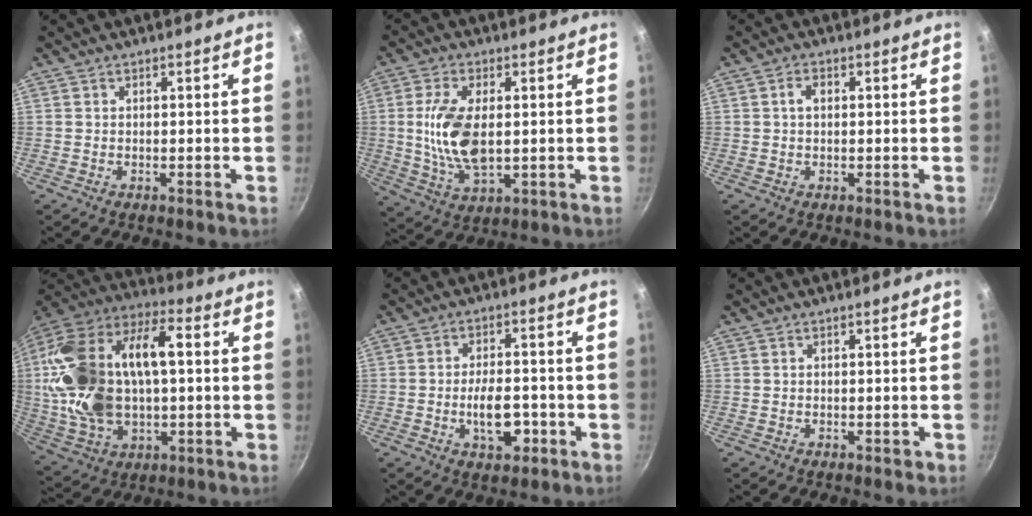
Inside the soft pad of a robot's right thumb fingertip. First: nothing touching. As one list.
[{"total": 12.4, "force": [0.7, 6.2, 10.7], "torque": [-0.214, -0.012, 0.021]}, {"total": 2.1, "force": [0.3, 1.3, 1.6], "torque": [-0.029, 0.008, 0.004]}, {"total": 28.3, "force": [2.3, 15.4, 23.6], "torque": [-0.485, 0.017, 0.039]}, {"total": 7.4, "force": [-2.2, 3.8, 5.9], "torque": [-0.083, 0.015, -0.032]}, {"total": 0.5, "force": [-0.2, 0.3, 0.4], "torque": [0.000, 0.000, -0.002]}]